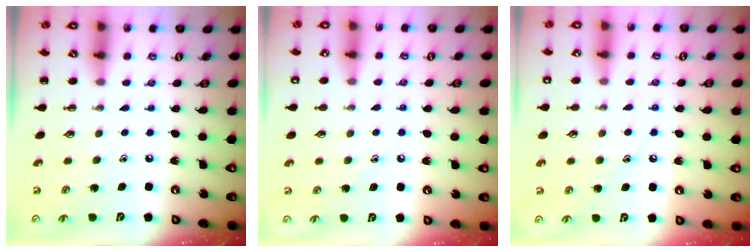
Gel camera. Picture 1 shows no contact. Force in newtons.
{"total": 6.4, "press": 6.1, "slide": 1.9}
{"total": 8.3, "press": 8.1, "slide": 1.9}